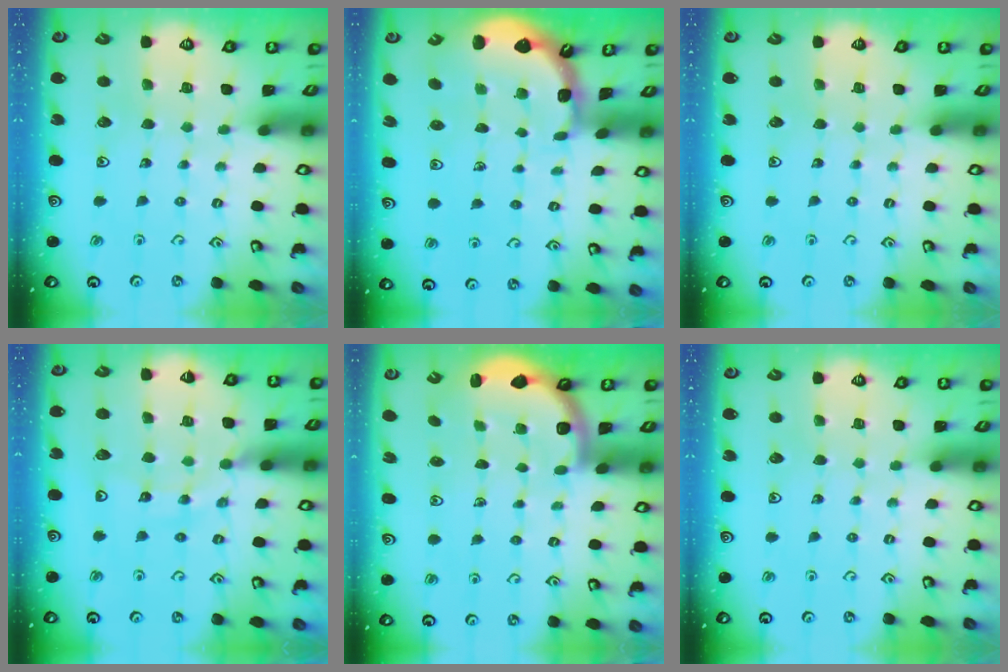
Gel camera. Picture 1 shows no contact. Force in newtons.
{"total": 1.3, "press": 1.3, "slide": 0.1}
{"total": 0.0}
{"total": 12.2, "press": 12.2, "slide": 1.4}
{"total": 2.5, "press": 2.4, "slide": 0.7}
{"total": 0.0}